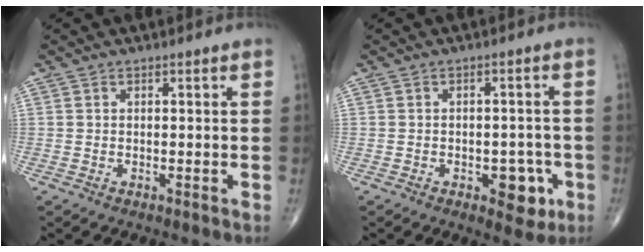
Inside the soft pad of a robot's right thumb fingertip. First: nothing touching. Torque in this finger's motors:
{"motor_torque": [2.66, 2.34, 0.20, -0.42, -0.01]}